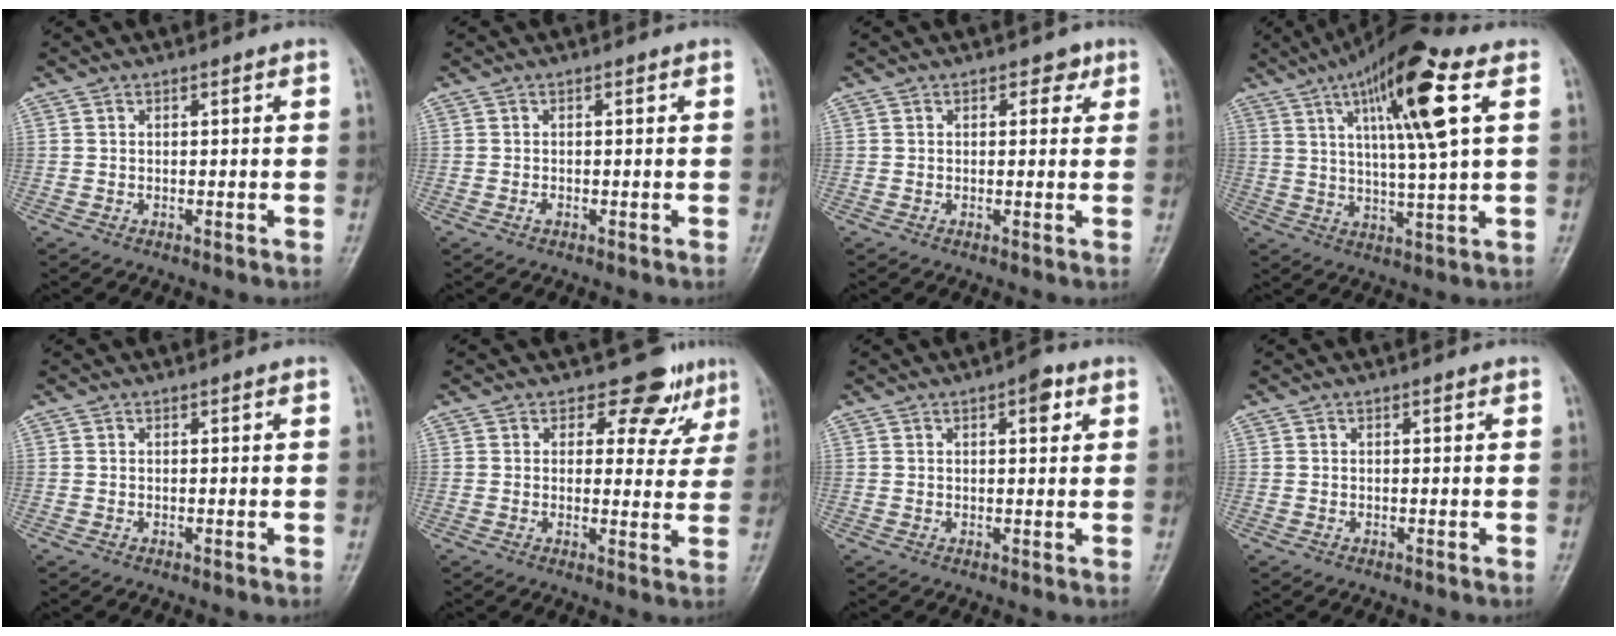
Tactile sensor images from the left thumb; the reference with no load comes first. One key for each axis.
{"total": 0.9, "fx": -0.3, "fy": 0.6, "fz": 0.7, "tx": -0.008, "ty": 0.000, "tz": -0.006}
{"total": 2.3, "fx": 1.1, "fy": 1.6, "fz": 1.3, "tx": 0.002, "ty": -0.001, "tz": 0.009}
{"total": 16.1, "fx": 6.2, "fy": 2.7, "fz": 14.6, "tx": -0.254, "ty": -0.008, "tz": 0.100}
{"total": 0.0}
{"total": 7.2, "fx": 5.2, "fy": 4.6, "fz": 2.2, "tx": 0.009, "ty": -0.032, "tz": 0.053}
{"total": 3.7, "fx": 1.6, "fy": 1.5, "fz": 2.9, "tx": -0.029, "ty": -0.001, "tz": 0.017}
{"total": 0.0}